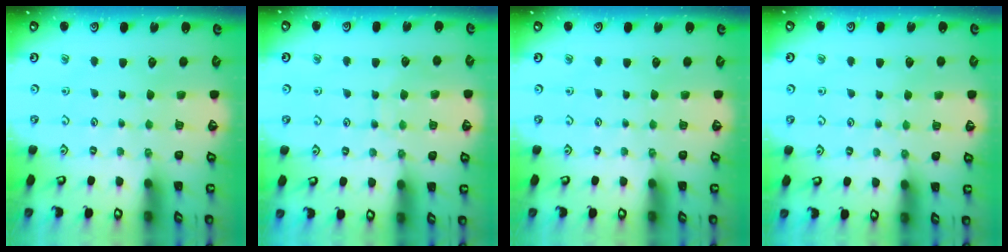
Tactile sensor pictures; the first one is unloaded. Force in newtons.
{"total": 7.7, "press": 7.6, "slide": 0.6}
{"total": 0.0}
{"total": 4.4, "press": 4.4, "slide": 0.4}